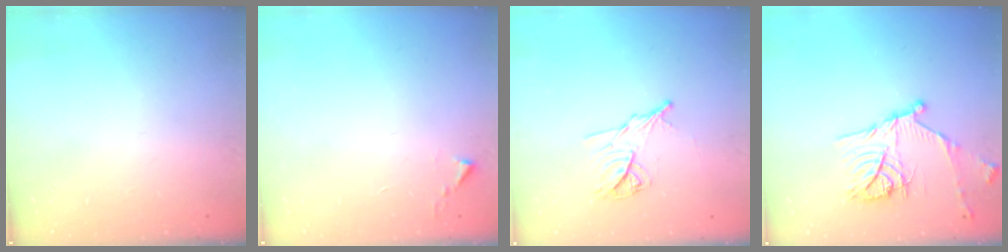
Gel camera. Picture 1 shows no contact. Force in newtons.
{"total": 1.1, "press": 1.1, "slide": 0.1}
{"total": 10.0, "press": 10.0, "slide": 0.1}
{"total": 16.1, "press": 16.1, "slide": 1.3}